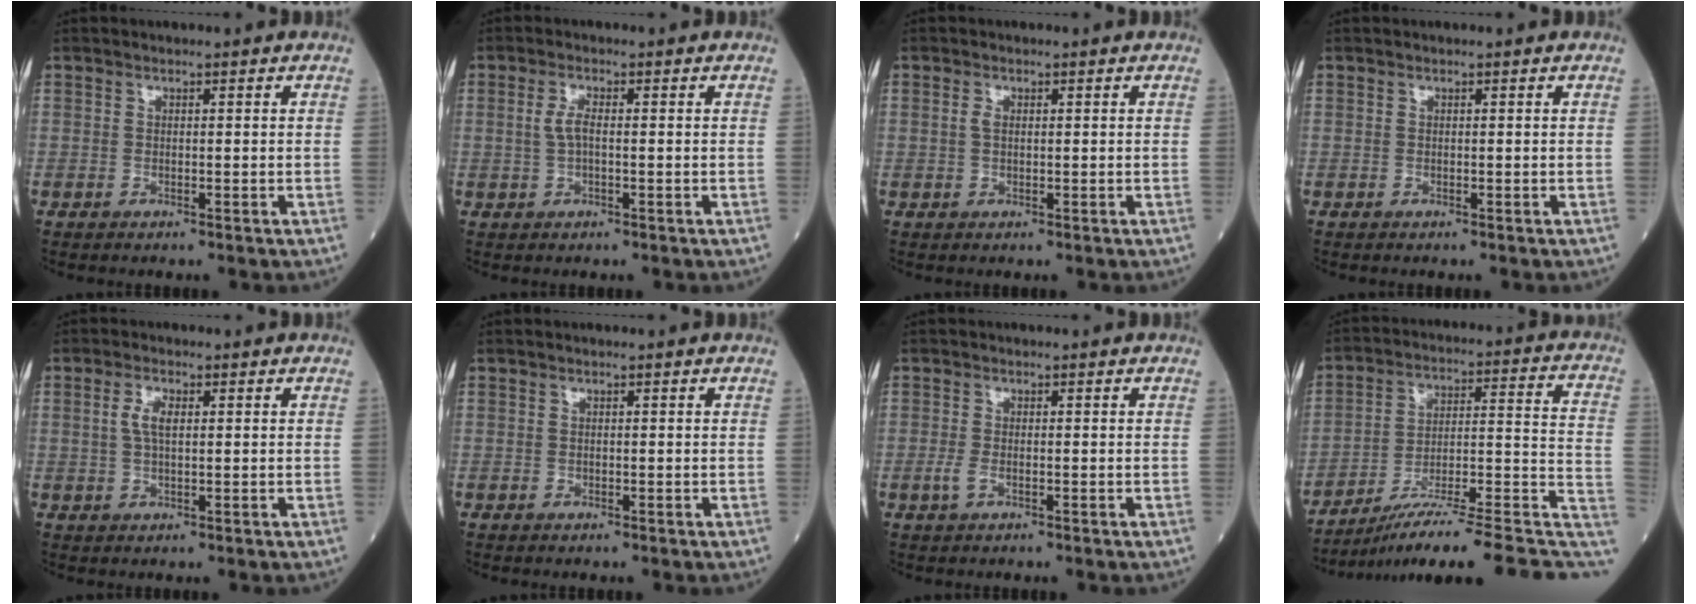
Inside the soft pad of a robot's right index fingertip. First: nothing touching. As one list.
[{"total": 2.4, "force": [0.0, 0.7, 2.3], "torque": [-0.050, 0.003, 0.002]}, {"total": 1.3, "force": [0.3, 0.7, 1.0], "torque": [-0.022, 0.002, 0.005]}, {"total": 0.0}, {"total": 3.0, "force": [0.6, 1.1, 2.7], "torque": [-0.058, 0.006, 0.013]}, {"total": 0.0}, {"total": 1.9, "force": [-0.6, 0.8, 1.6], "torque": [-0.039, -0.001, -0.012]}, {"total": 21.9, "force": [-15.7, 1.3, 15.2], "torque": [-0.161, 0.029, -0.240]}]